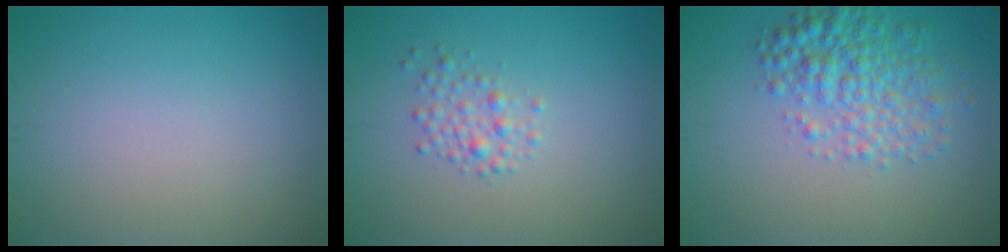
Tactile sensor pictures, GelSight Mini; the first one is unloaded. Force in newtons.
{"total": 1.8, "press": 1.8, "slide": 0.0}
{"total": 4.8, "press": 4.8, "slide": 0.1}